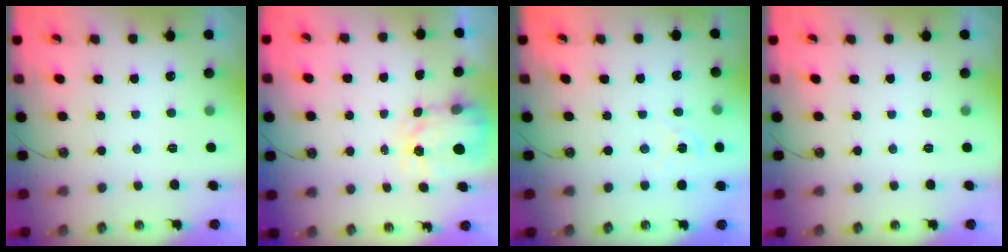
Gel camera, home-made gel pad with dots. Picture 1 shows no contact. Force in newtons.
{"total": 3.5, "press": 3.5, "slide": 0.4}
{"total": 2.2, "press": 2.2, "slide": 0.3}
{"total": 0.0}